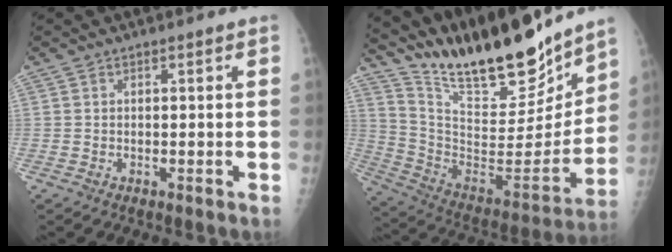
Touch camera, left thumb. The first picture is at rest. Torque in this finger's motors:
{"motor_torque": [1.51, -1.26, 1.34, -1.44, 0.09]}